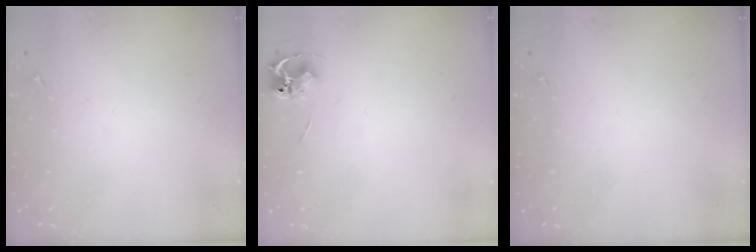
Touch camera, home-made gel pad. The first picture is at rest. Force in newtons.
{"total": 6.5, "press": 6.5, "slide": 0.5}
{"total": 0.0}